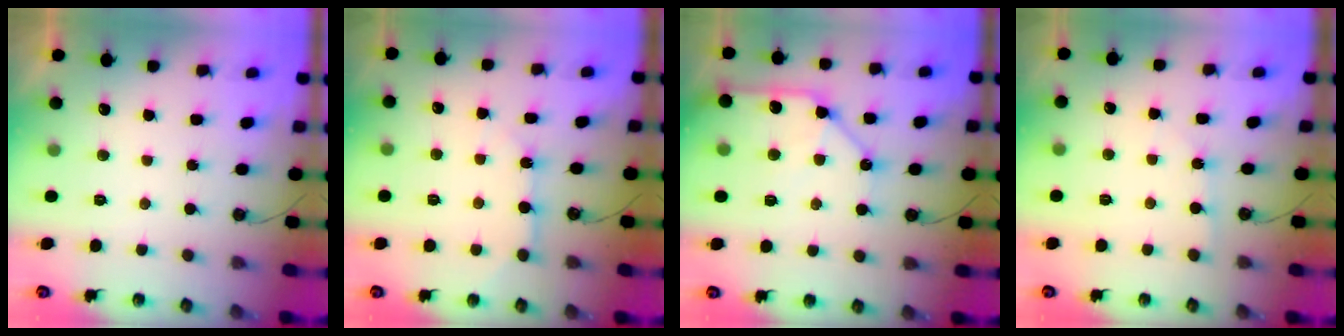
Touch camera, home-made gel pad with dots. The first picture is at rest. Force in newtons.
{"total": 6.4, "press": 6.4, "slide": 0.3}
{"total": 13.3, "press": 13.2, "slide": 1.9}
{"total": 2.4, "press": 2.3, "slide": 0.4}